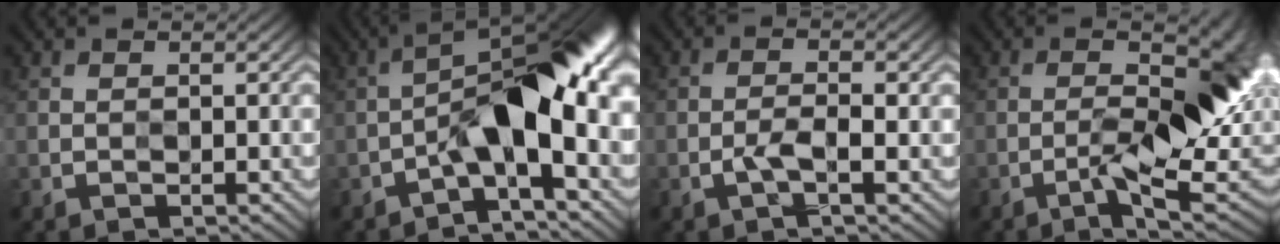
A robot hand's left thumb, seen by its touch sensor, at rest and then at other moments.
{"total": 10.5, "force": [-2.5, 3.6, 9.5], "torque": [-0.151, 0.024, -0.045]}
{"total": 2.4, "force": [-0.9, 0.5, 2.2], "torque": [-0.043, 0.006, -0.021]}
{"total": 11.6, "force": [-2.2, 3.3, 10.9], "torque": [-0.153, 0.001, -0.021]}